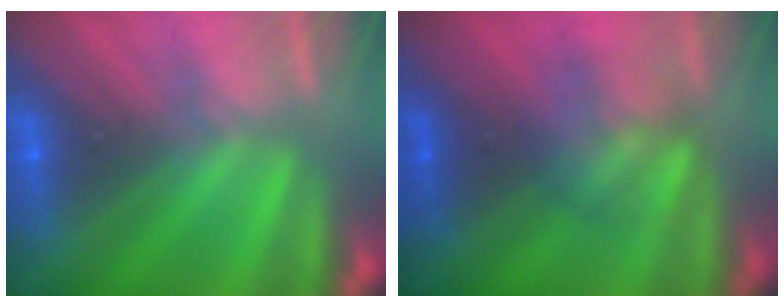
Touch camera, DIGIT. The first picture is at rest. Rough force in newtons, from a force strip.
{"total": 2.9}